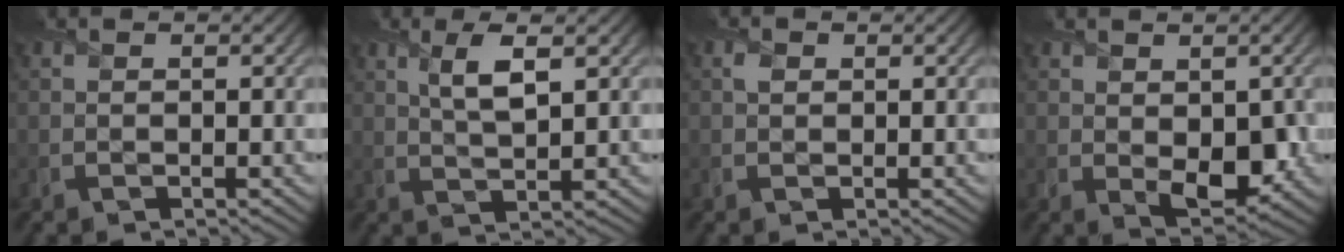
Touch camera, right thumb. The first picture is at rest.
{"total": 4.4, "force": [1.9, 1.1, 3.7], "torque": [-0.082, 0.003, 0.038]}
{"total": 0.8, "force": [0.2, 0.6, 0.4], "torque": [-0.013, 0.003, -0.001]}
{"total": 4.8, "force": [-0.1, 3.0, 3.7], "torque": [-0.065, -0.020, 0.007]}